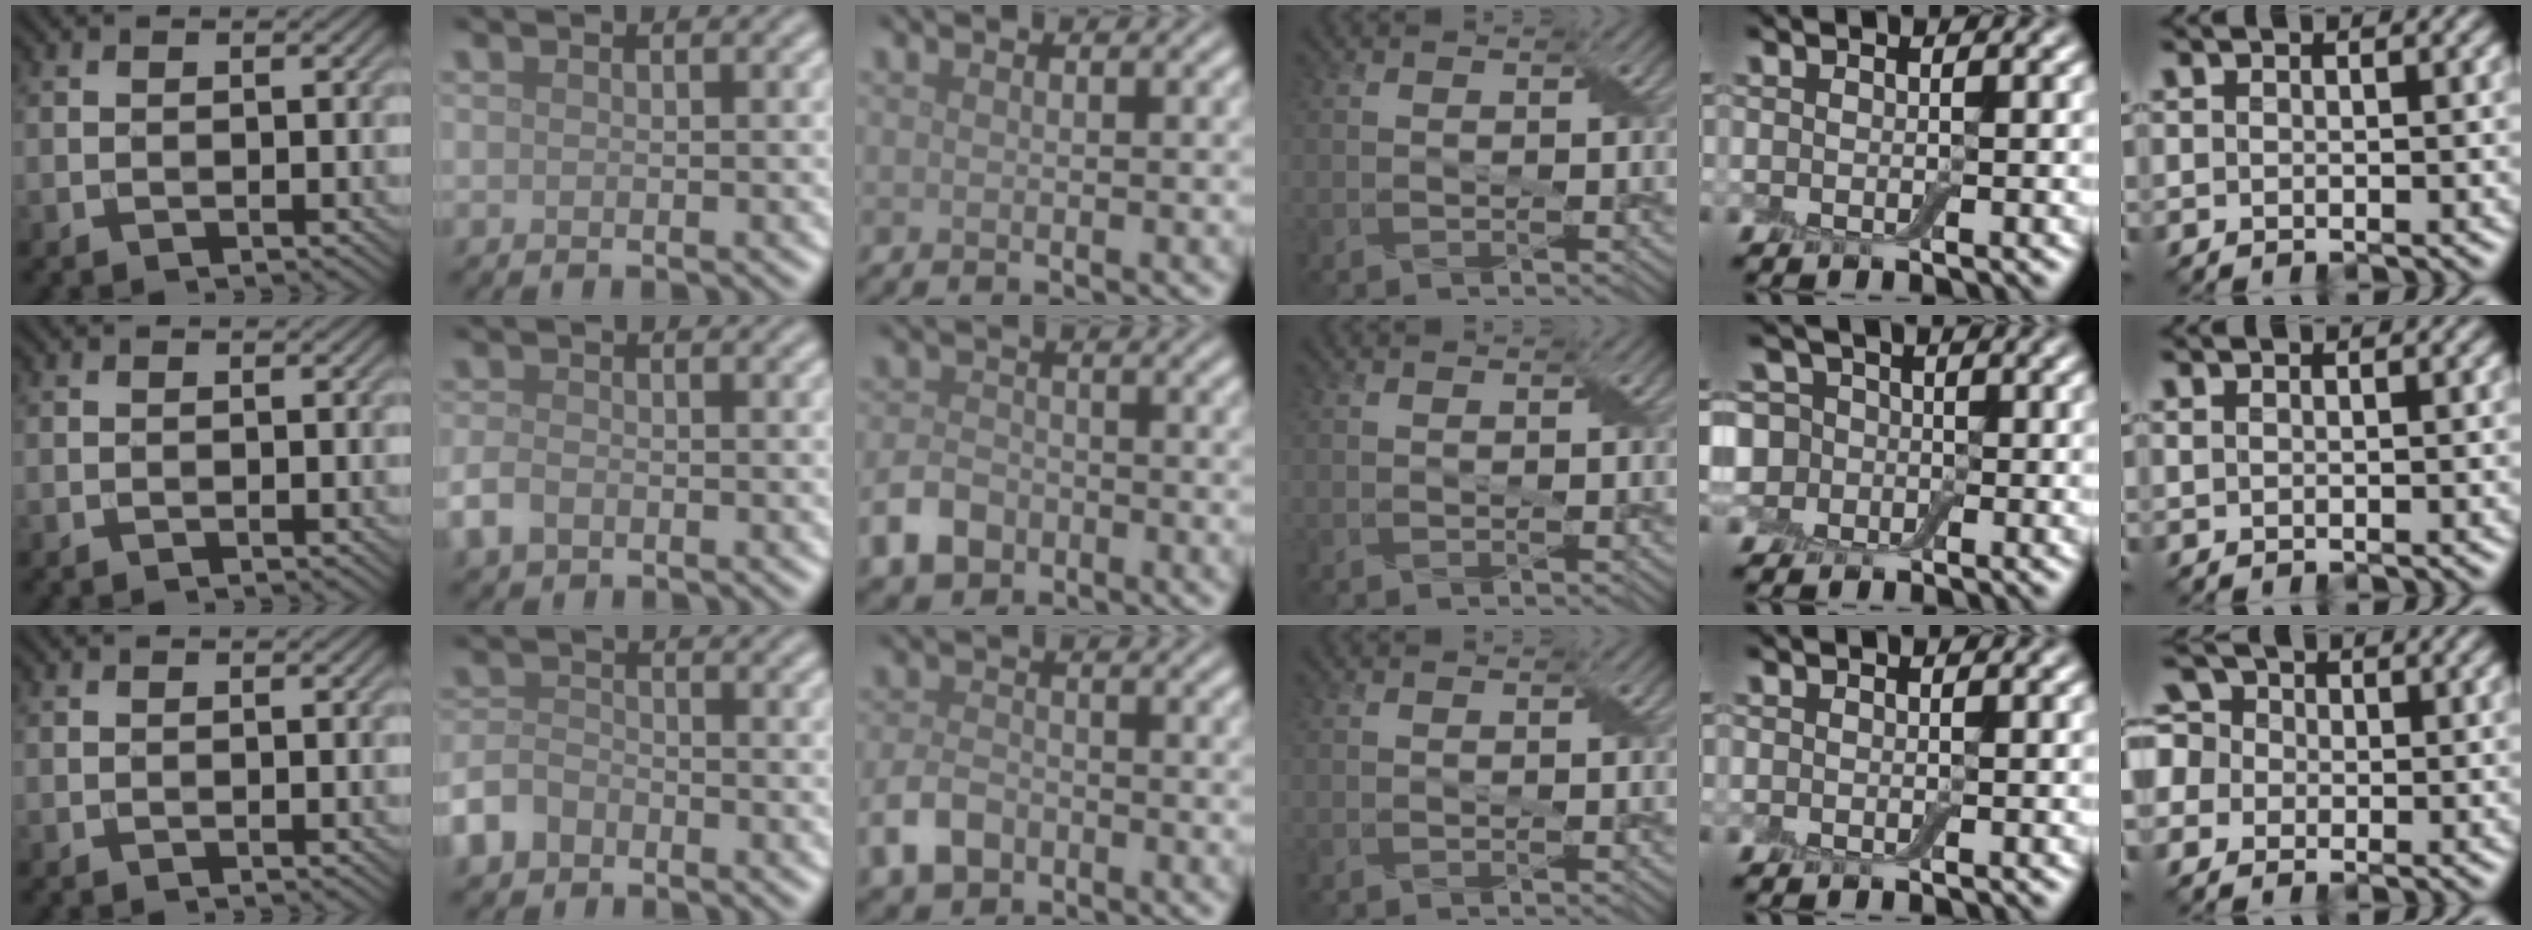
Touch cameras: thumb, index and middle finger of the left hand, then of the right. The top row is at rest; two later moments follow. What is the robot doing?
{"motion": "fold", "object": "aluminum foil"}